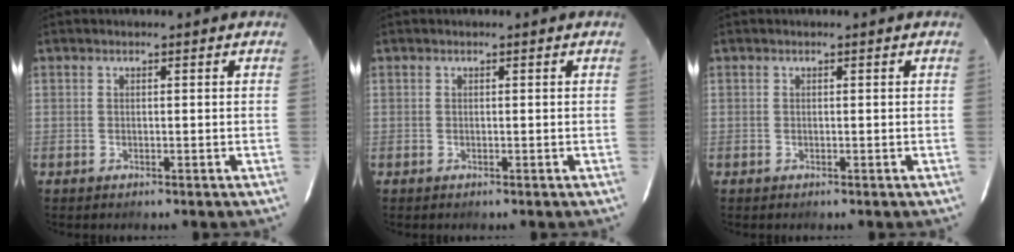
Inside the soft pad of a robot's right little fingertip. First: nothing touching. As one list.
[{"total": 0.0}, {"total": 0.0}]